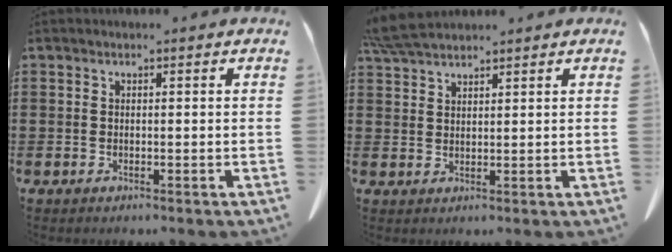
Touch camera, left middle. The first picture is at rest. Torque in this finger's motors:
{"motor_torque": [1.02, 0.34, 0.59, 0.13]}